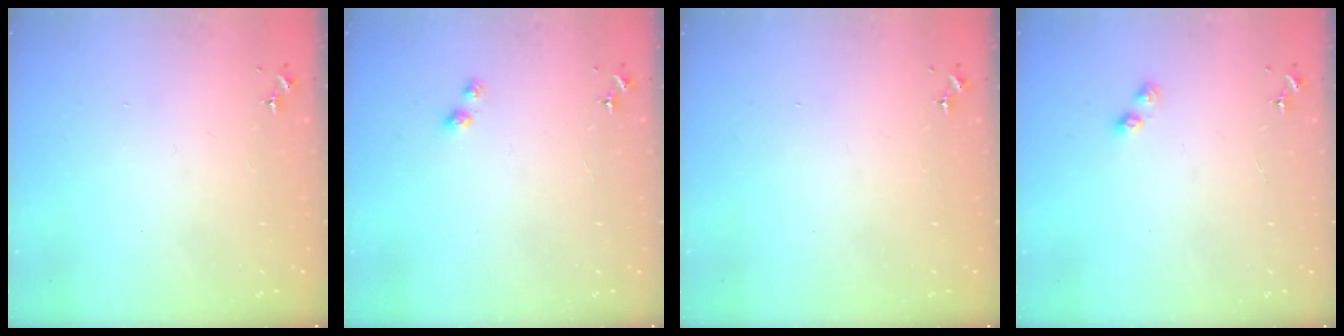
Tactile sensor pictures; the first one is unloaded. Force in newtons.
{"total": 2.8, "press": 2.8, "slide": 0.4}
{"total": 0.0}
{"total": 3.8, "press": 3.7, "slide": 0.7}